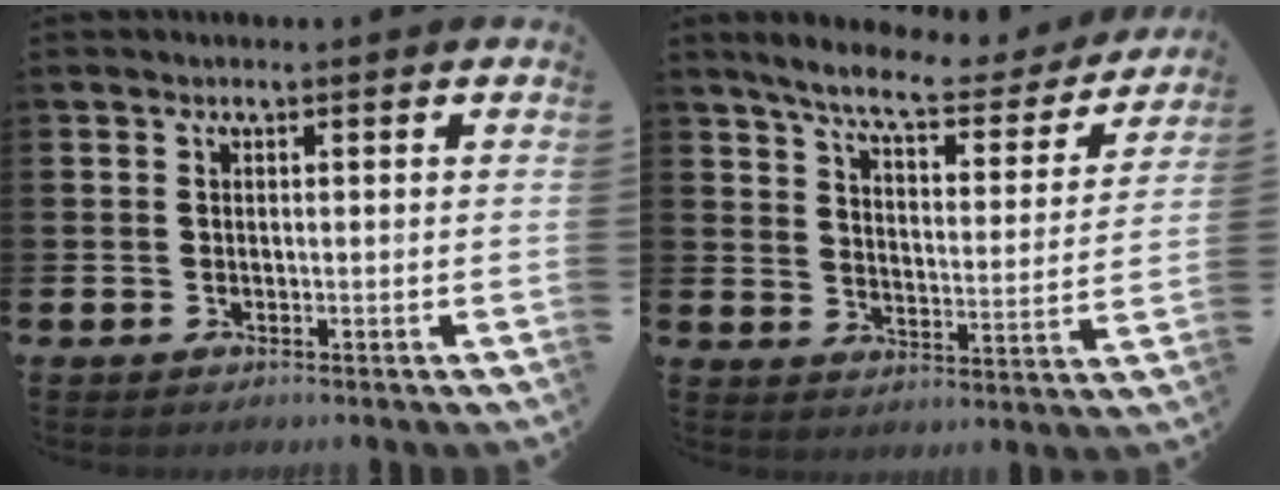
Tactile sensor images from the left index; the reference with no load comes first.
{"total": 7.9, "force": [7.0, 1.4, 3.3], "torque": [-0.080, -0.048, 0.114]}